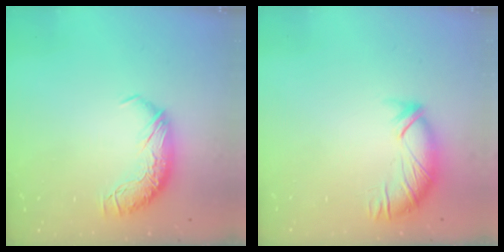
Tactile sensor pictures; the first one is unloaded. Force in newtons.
{"total": 3.5, "press": 3.2, "slide": 1.3}